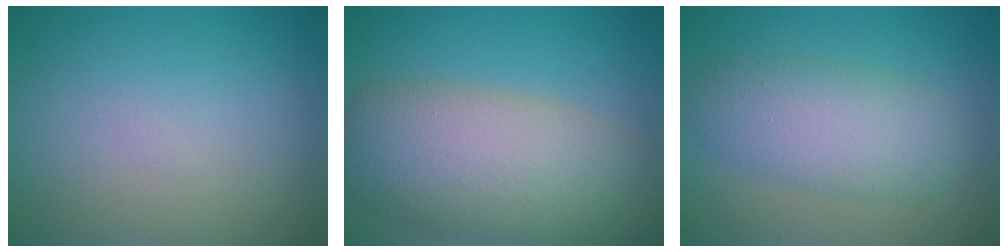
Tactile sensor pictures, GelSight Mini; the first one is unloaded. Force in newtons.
{"total": 9.4, "press": 9.4, "slide": 0.7}
{"total": 5.3, "press": 5.3, "slide": 0.0}